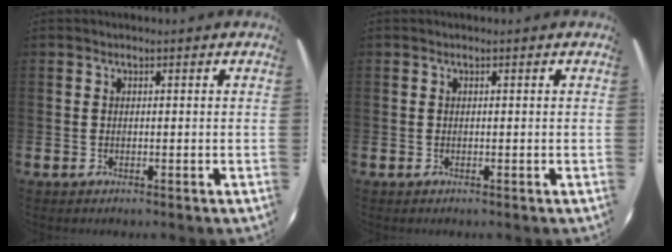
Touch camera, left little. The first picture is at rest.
{"total": 0.0}